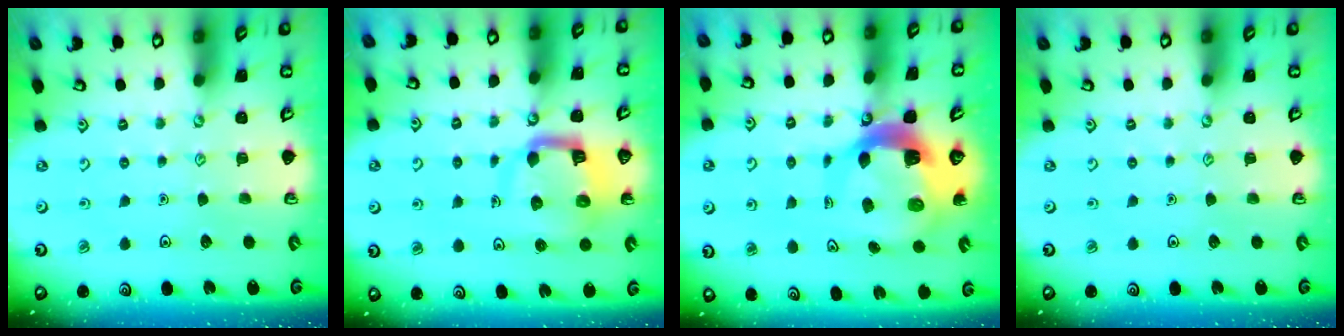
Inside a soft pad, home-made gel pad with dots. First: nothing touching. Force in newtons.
{"total": 9.0, "press": 9.0, "slide": 1.1}
{"total": 9.5, "press": 9.4, "slide": 1.4}
{"total": 0.0}